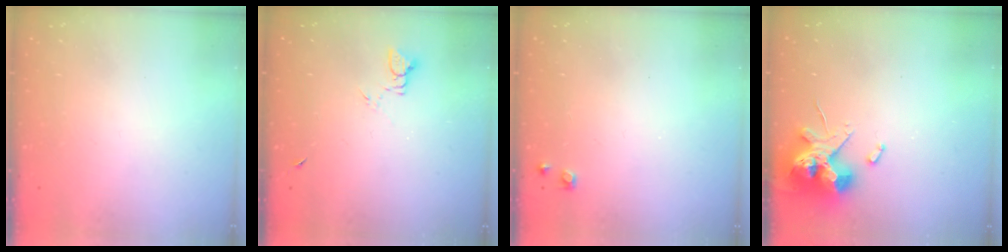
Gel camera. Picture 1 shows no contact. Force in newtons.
{"total": 2.5, "press": 2.5, "slide": 0.3}
{"total": 5.1, "press": 5.1, "slide": 0.6}
{"total": 13.6, "press": 13.4, "slide": 2.2}